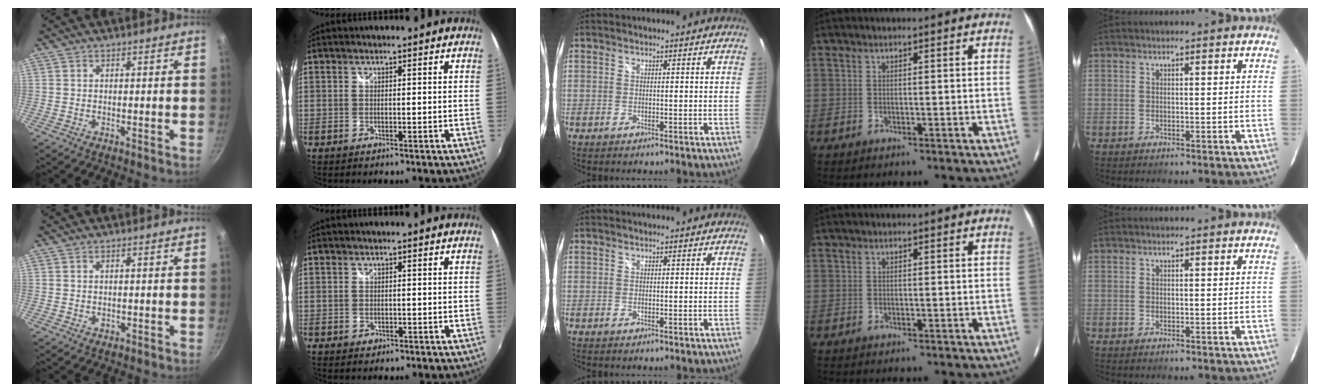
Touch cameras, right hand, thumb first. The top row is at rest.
{"thumb": {"total": 1.1, "force": [-0.2, 0.9, 0.6], "torque": [-0.006, 0.001, -0.002]}, "index": {"total": 1.3, "force": [-0.6, 1.1, 0.3], "torque": [-0.007, -0.003, -0.009]}}